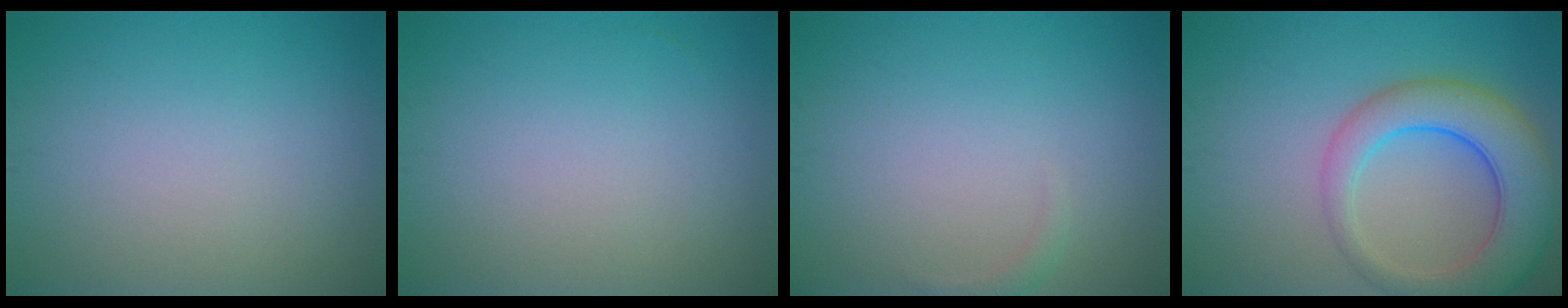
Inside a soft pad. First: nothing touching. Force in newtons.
{"total": 0.0}
{"total": 0.8, "press": 0.8, "slide": 0.1}
{"total": 7.3, "press": 7.3, "slide": 0.5}